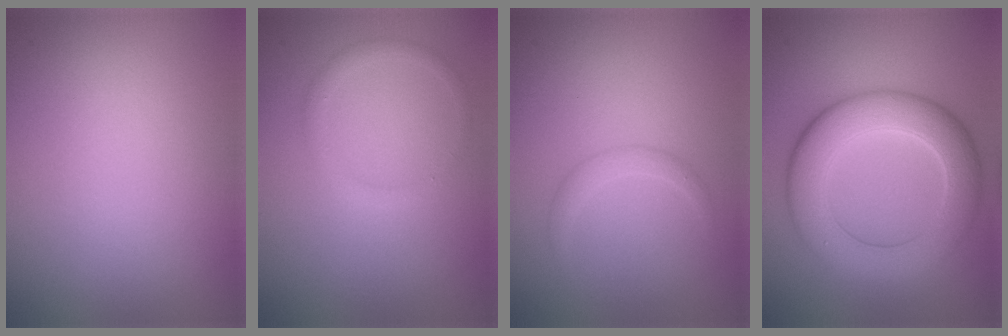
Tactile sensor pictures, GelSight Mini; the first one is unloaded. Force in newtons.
{"total": 1.1, "press": 1.1, "slide": 0.1}
{"total": 1.2, "press": 1.2, "slide": 0.1}
{"total": 7.5, "press": 7.5, "slide": 0.2}